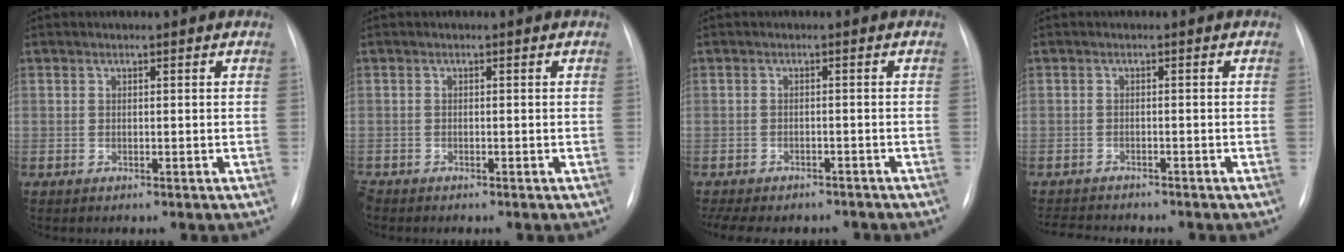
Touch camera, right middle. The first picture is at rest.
{"total": 1.1, "force": [-1.0, 0.4, 0.3], "torque": [-0.007, -0.002, -0.017]}
{"total": 11.9, "force": [-10.1, 4.7, 4.2], "torque": [-0.086, 0.004, -0.126]}
{"total": 5.6, "force": [-5.3, 0.9, 1.6], "torque": [-0.022, -0.008, -0.081]}